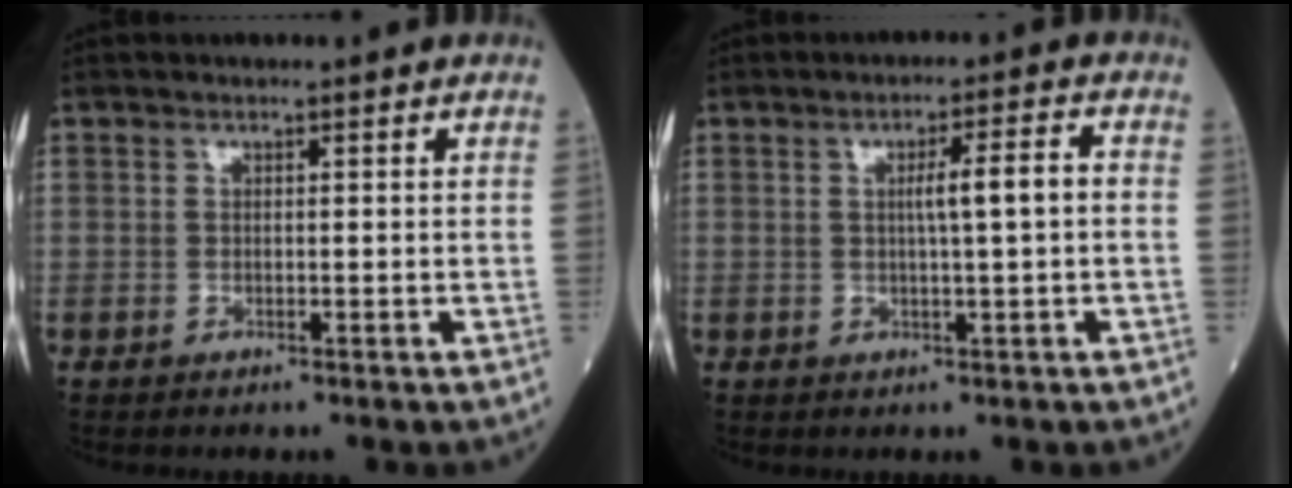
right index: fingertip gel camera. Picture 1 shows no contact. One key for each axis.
{"total": 4.6, "fx": 0.2, "fy": -0.1, "fz": 4.6, "tx": -0.076, "ty": 0.007, "tz": 0.004}